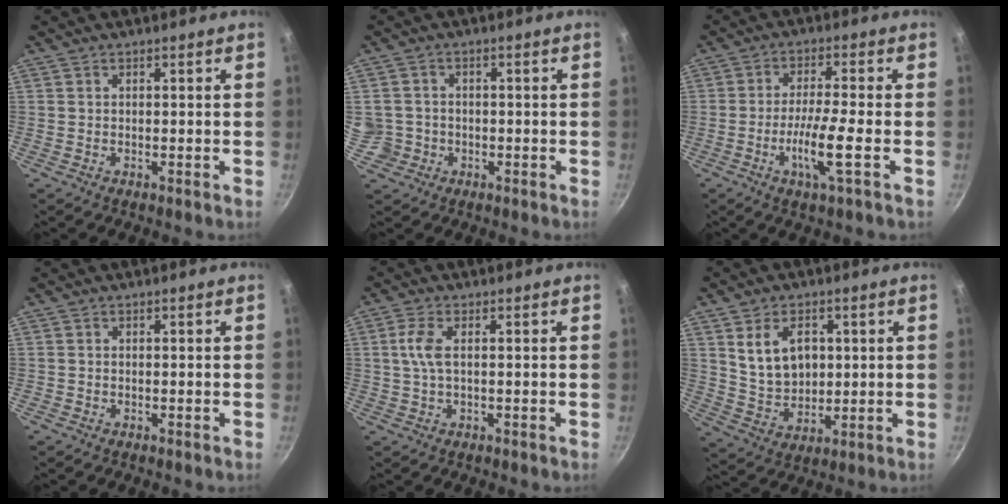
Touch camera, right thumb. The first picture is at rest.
{"total": 5.9, "force": [-0.9, 5.6, 1.5], "torque": [-0.022, 0.016, -0.006]}
{"total": 7.8, "force": [-2.7, 0.3, 7.3], "torque": [-0.142, 0.011, -0.054]}
{"total": 0.0}
{"total": 4.1, "force": [0.5, 1.7, 3.7], "torque": [-0.089, 0.006, 0.008]}
{"total": 10.3, "force": [2.7, 7.3, 6.8], "torque": [-0.096, -0.016, 0.061]}